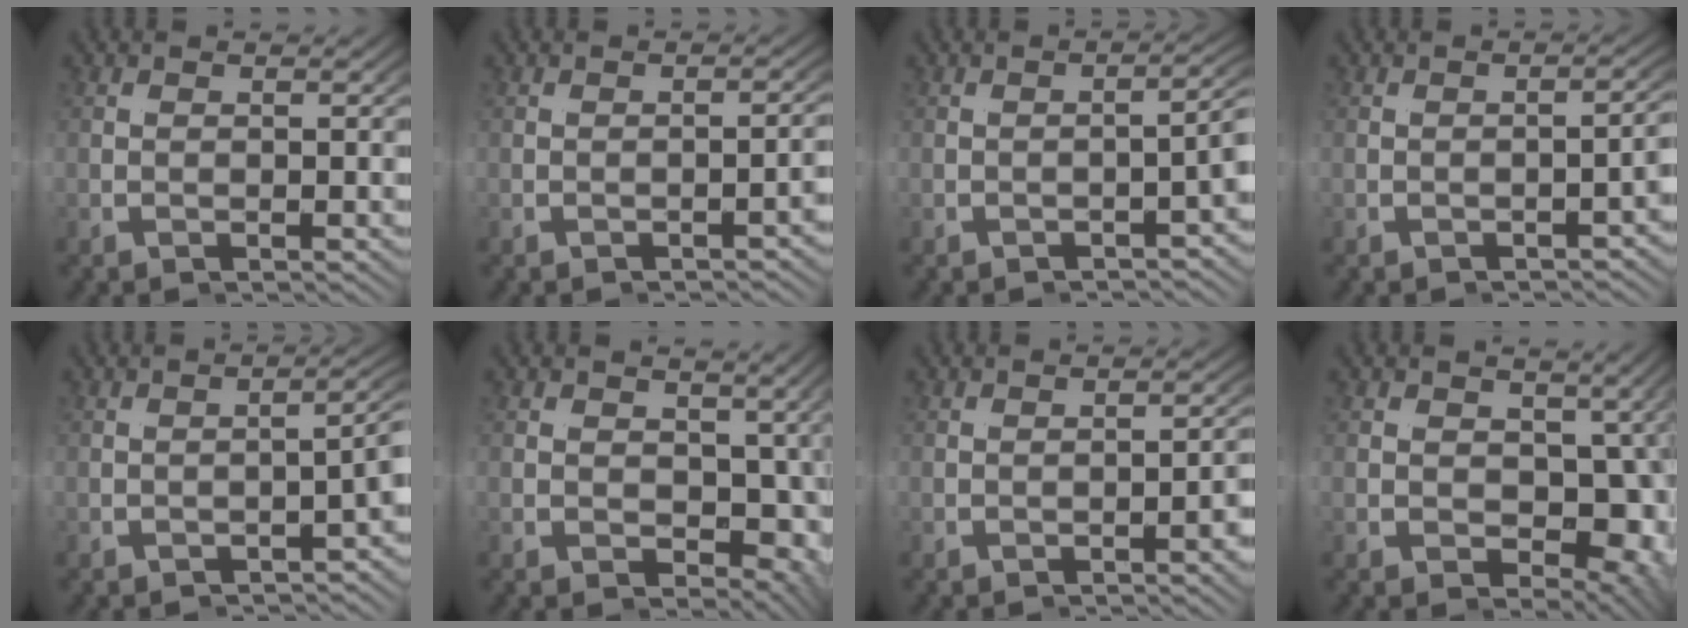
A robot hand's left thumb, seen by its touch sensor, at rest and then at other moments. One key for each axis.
{"total": 1.4, "fx": -0.3, "fy": -1.4, "fz": -0.1, "tx": -0.005, "ty": 0.012, "tz": -0.009}
{"total": 2.4, "fx": -0.9, "fy": -1.0, "fz": 2.0, "tx": -0.030, "ty": 0.016, "tz": -0.013}
{"total": 1.6, "fx": -0.7, "fy": -1.4, "fz": 0.2, "tx": -0.010, "ty": 0.012, "tz": -0.012}
{"total": 2.7, "fx": -1.2, "fy": -0.8, "fz": 2.3, "tx": -0.033, "ty": 0.013, "tz": -0.015}
{"total": 7.9, "fx": 0.0, "fy": 5.5, "fz": 5.7, "tx": -0.073, "ty": -0.013, "tz": 0.010}
{"total": 1.2, "fx": -0.6, "fy": -0.7, "fz": 0.8, "tx": -0.025, "ty": 0.004, "tz": -0.009}
{"total": 10.6, "fx": 0.1, "fy": 7.3, "fz": 7.7, "tx": -0.103, "ty": -0.014, "tz": 0.009}